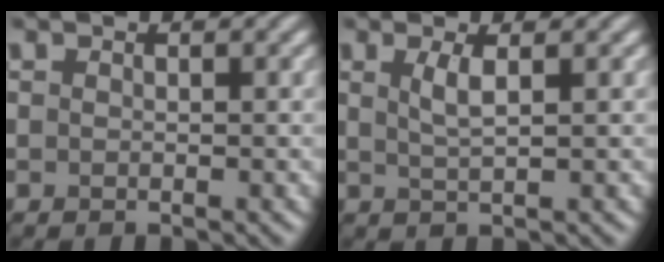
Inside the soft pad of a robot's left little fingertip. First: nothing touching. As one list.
[{"total": 2.0, "force": [0.7, 0.5, 1.8], "torque": [-0.036, -0.001, 0.013]}]